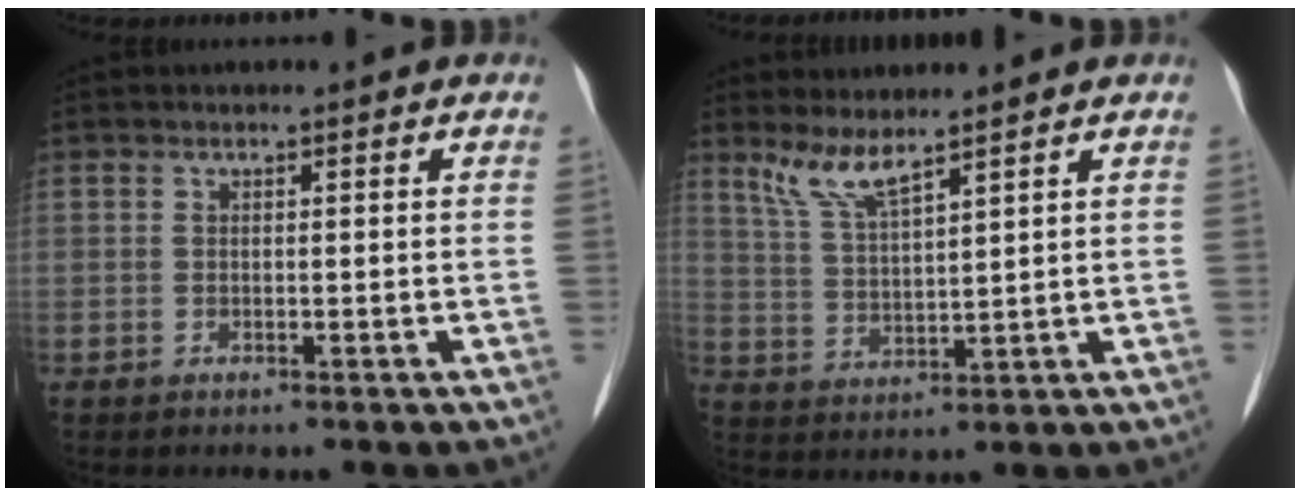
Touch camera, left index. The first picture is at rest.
{"total": 4.8, "force": [3.9, 0.2, 2.8], "torque": [-0.066, -0.005, 0.083]}